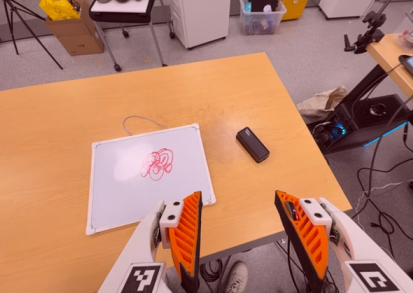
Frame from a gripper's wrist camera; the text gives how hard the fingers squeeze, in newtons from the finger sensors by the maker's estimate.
{"total": 0.0}